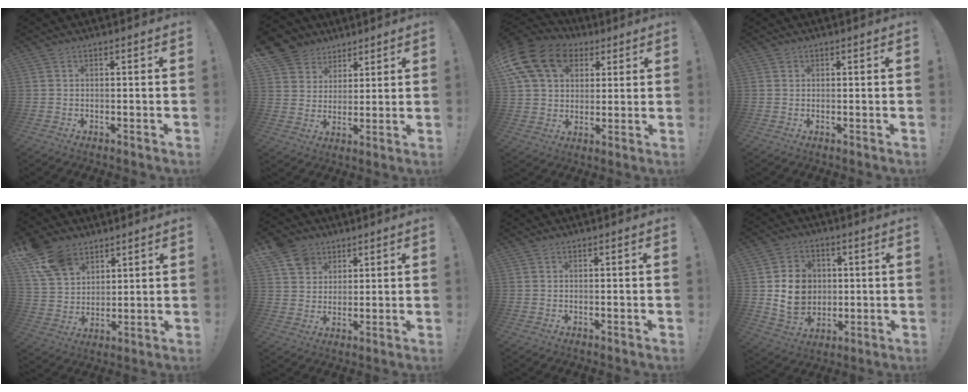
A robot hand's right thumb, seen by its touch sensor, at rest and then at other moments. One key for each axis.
{"total": 8.6, "fx": 5.1, "fy": 6.8, "fz": 1.2, "tx": -0.022, "ty": -0.040, "tz": 0.107}
{"total": 18.6, "fx": 7.8, "fy": 13.6, "fz": 10.0, "tx": -0.173, "ty": -0.031, "tz": 0.148}
{"total": 0.8, "fx": 0.5, "fy": 0.6, "fz": 0.0, "tx": -0.002, "ty": 0.001, "tz": 0.011}
{"total": 13.0, "fx": 8.3, "fy": 8.7, "fz": 4.9, "tx": -0.093, "ty": -0.048, "tz": 0.165}
{"total": 9.3, "fx": 5.3, "fy": 7.2, "fz": 2.3, "tx": -0.038, "ty": -0.032, "tz": 0.107}
{"total": 0.0}
{"total": 12.7, "fx": 0.9, "fy": 11.0, "fz": 6.2, "tx": -0.104, "ty": -0.002, "tz": 0.028}